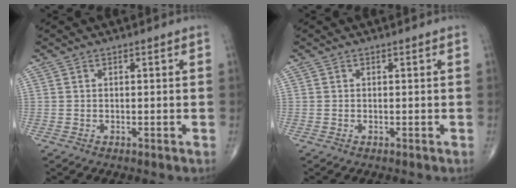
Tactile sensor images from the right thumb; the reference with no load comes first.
{"total": 0.0}